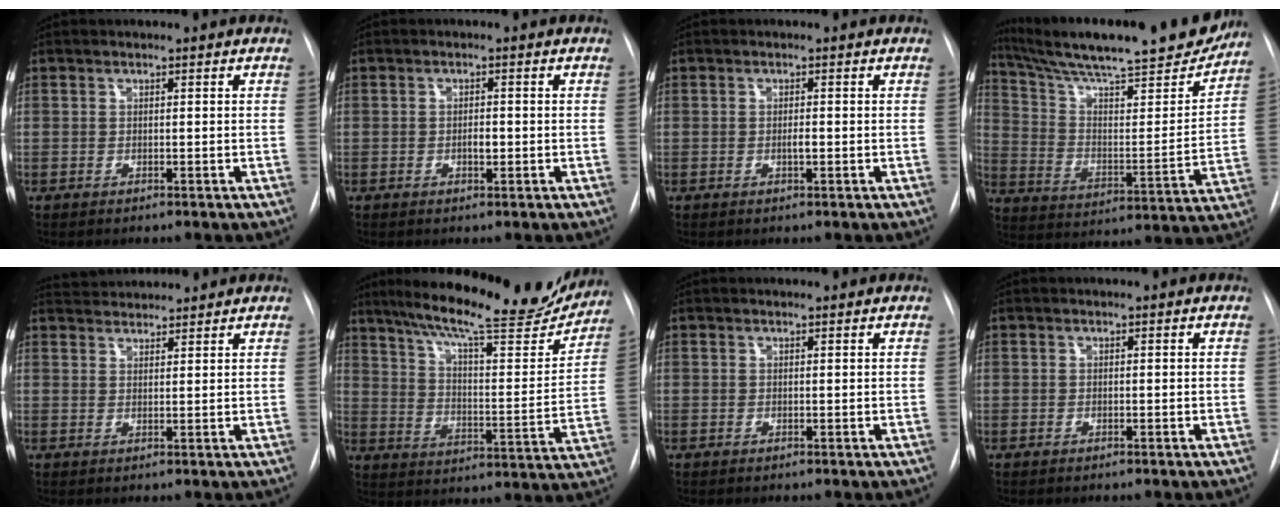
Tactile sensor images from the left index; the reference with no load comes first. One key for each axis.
{"total": 1.5, "fx": -0.3, "fy": 0.6, "fz": 1.3, "tx": -0.022, "ty": 0.001, "tz": -0.005}
{"total": 0.9, "fx": -0.2, "fy": 0.2, "fz": 0.9, "tx": -0.018, "ty": 0.000, "tz": -0.003}
{"total": 25.7, "fx": 22.6, "fy": 3.2, "fz": 11.8, "tx": -0.193, "ty": -0.033, "tz": 0.328}
{"total": 5.1, "fx": 5.1, "fy": 0.4, "fz": 0.6, "tx": -0.017, "ty": 0.033, "tz": 0.084}
{"total": 22.7, "fx": 19.7, "fy": 3.2, "fz": 10.7, "tx": -0.169, "ty": -0.026, "tz": 0.273}
{"total": 1.0, "fx": 1.0, "fy": 0.1, "fz": 0.1, "tx": -0.009, "ty": 0.010, "tz": 0.015}
{"total": 0.0}